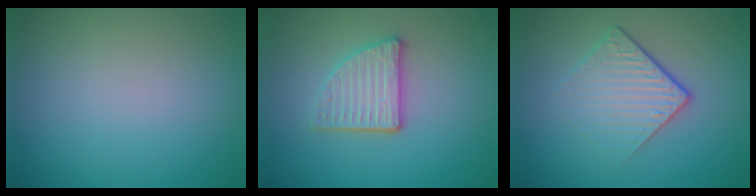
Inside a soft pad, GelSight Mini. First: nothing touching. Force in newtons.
{"total": 3.6, "press": 3.0, "slide": 1.9}
{"total": 4.4, "press": 2.7, "slide": 3.5}